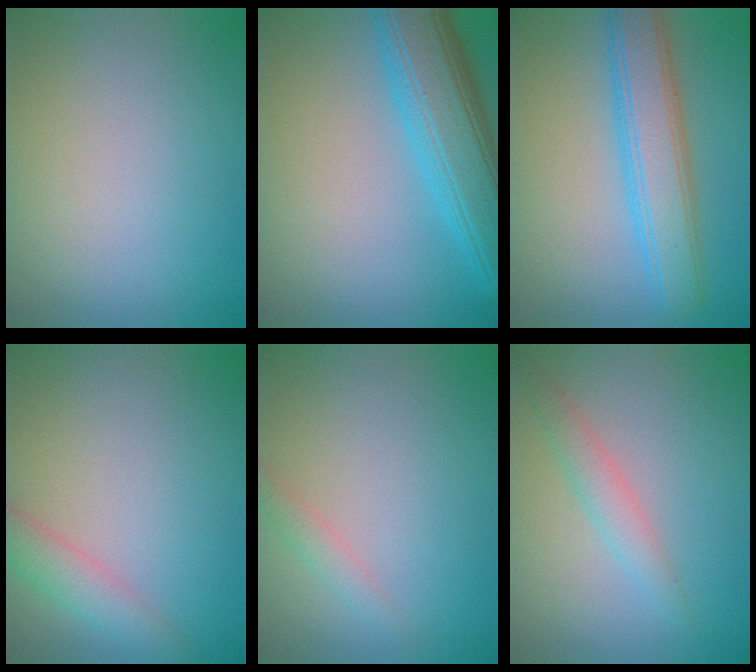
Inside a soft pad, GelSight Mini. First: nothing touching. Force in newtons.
{"total": 8.7, "press": 8.7, "slide": 0.2}
{"total": 5.9, "press": 5.9, "slide": 0.1}
{"total": 2.8, "press": 2.8, "slide": 0.2}
{"total": 1.2, "press": 1.2, "slide": 0.1}
{"total": 2.0, "press": 2.0, "slide": 0.2}